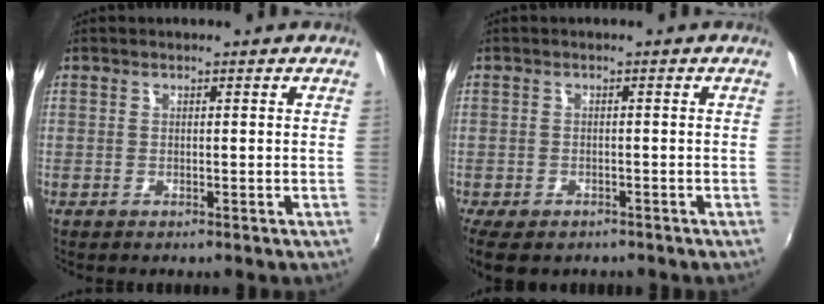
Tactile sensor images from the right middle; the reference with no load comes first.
{"total": 6.8, "force": [-4.9, 3.2, 3.5], "torque": [-0.088, -0.031, -0.080]}